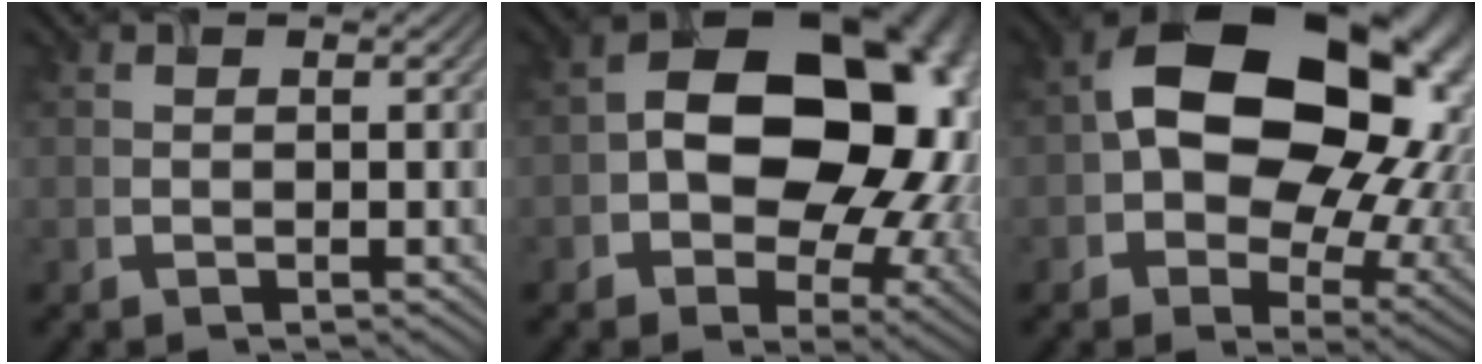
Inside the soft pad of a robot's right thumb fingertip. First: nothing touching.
{"total": 17.5, "force": [0.8, 12.1, 12.6], "torque": [-0.157, -0.015, 0.022]}
{"total": 19.5, "force": [3.8, 13.7, 13.4], "torque": [-0.200, -0.016, 0.087]}